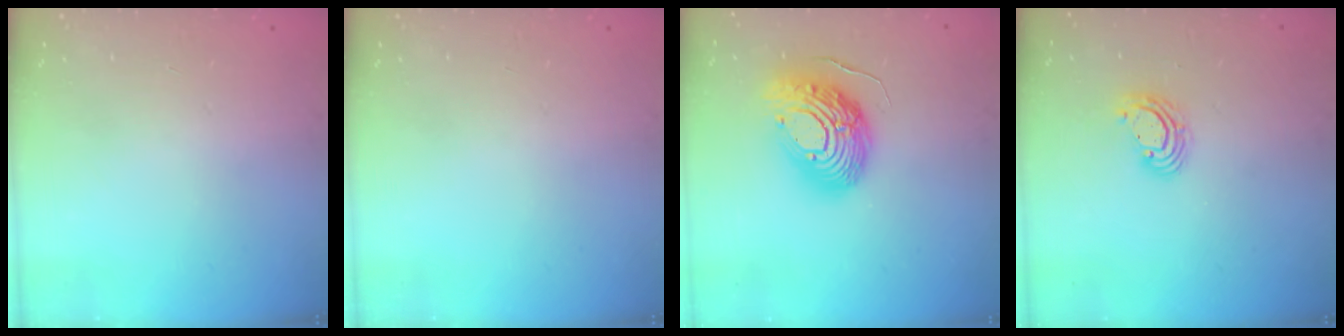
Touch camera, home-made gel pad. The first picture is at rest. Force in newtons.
{"total": 0.0}
{"total": 17.3, "press": 17.2, "slide": 1.6}
{"total": 5.1, "press": 5.1, "slide": 0.3}